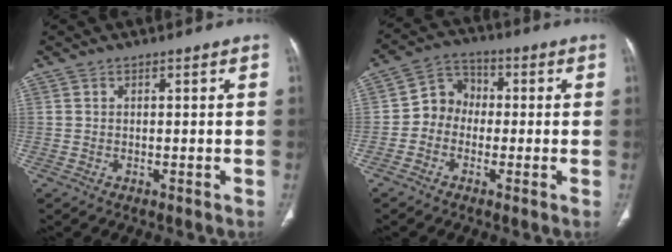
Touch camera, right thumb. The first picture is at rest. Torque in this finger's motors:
{"motor_torque": [0.40, 0.34, 0.34, 0.06, -0.01]}